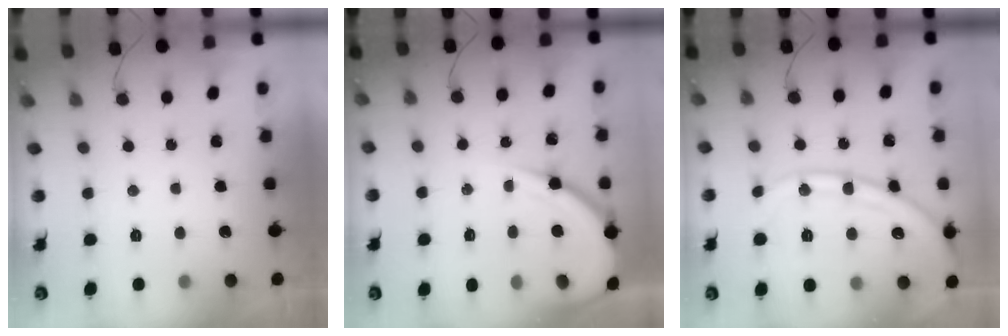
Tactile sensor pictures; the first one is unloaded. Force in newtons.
{"total": 12.9, "press": 12.9, "slide": 1.4}
{"total": 15.9, "press": 15.8, "slide": 2.0}